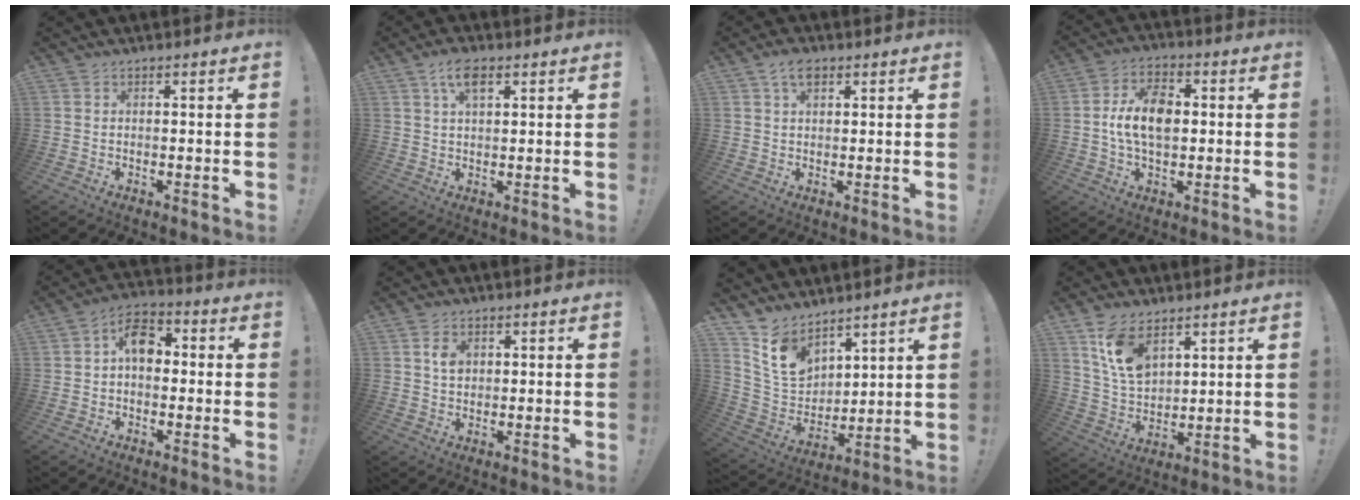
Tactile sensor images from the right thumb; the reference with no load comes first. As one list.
[{"total": 6.2, "force": [2.9, 2.9, 4.7], "torque": [-0.075, -0.004, 0.048]}, {"total": 4.7, "force": [2.4, 2.7, 3.1], "torque": [-0.051, 0.000, 0.043]}, {"total": 12.0, "force": [0.2, 7.2, 9.5], "torque": [-0.171, 0.006, 0.001]}, {"total": 8.3, "force": [0.7, 5.6, 6.1], "torque": [-0.099, 0.018, 0.017]}, {"total": 3.9, "force": [1.3, 2.8, 2.5], "torque": [-0.035, -0.001, 0.021]}, {"total": 12.8, "force": [9.5, 7.3, 4.4], "torque": [-0.106, -0.059, 0.191]}, {"total": 11.8, "force": [7.0, 6.8, 6.8], "torque": [-0.134, -0.030, 0.134]}]